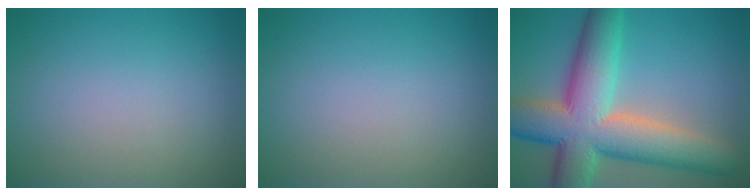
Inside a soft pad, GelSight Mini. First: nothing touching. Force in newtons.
{"total": 0.0}
{"total": 12.5, "press": 12.5, "slide": 0.7}